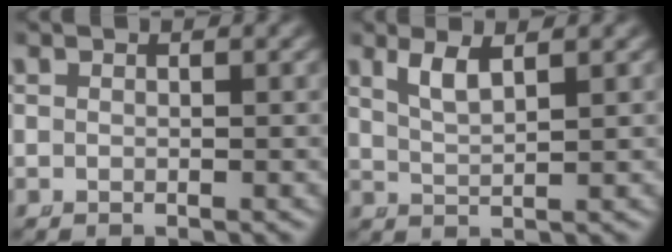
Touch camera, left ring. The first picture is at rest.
{"total": 2.3, "force": [1.3, 0.4, 1.8], "torque": [-0.042, -0.007, 0.035]}